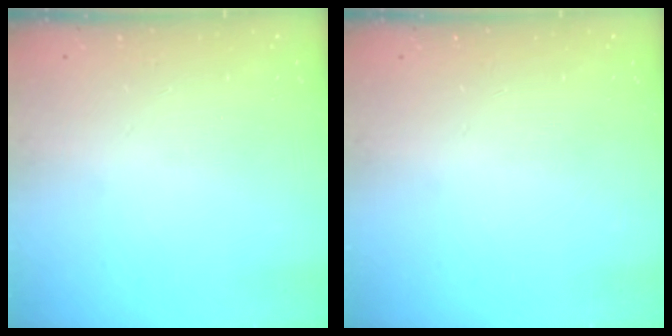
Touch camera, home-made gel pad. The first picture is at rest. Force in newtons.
{"total": 0.0}